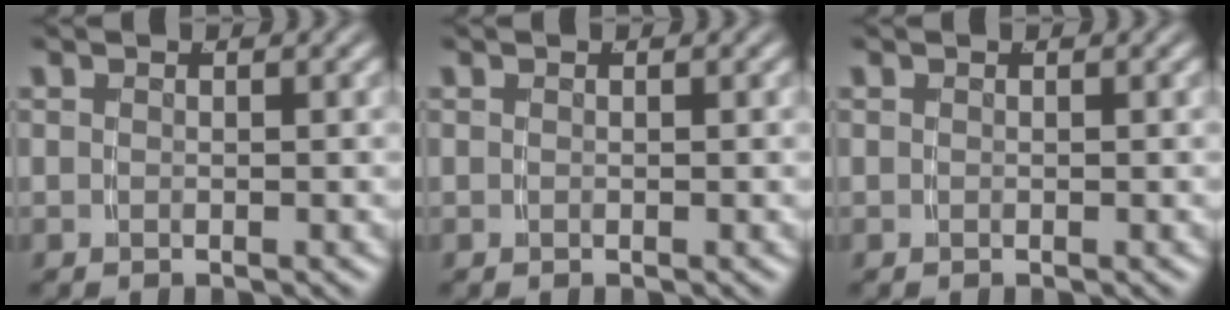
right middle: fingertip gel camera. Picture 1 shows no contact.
{"total": 0.0}
{"total": 0.0}